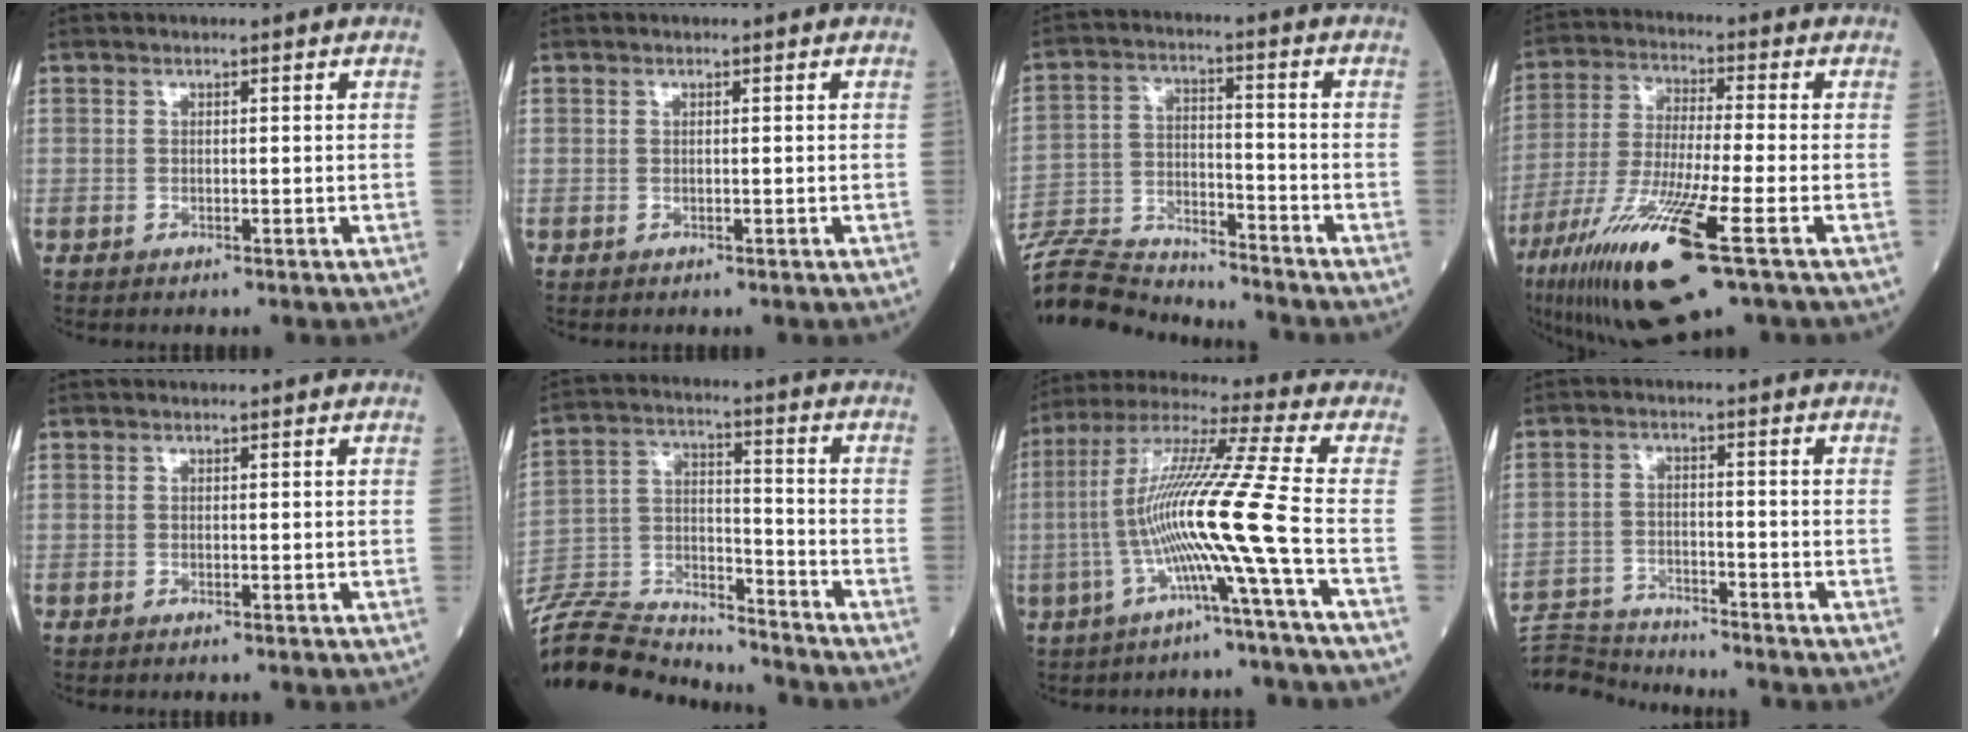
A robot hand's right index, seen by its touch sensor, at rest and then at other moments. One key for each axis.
{"total": 0.0}
{"total": 15.5, "fx": -15.1, "fy": 1.3, "fz": 3.1, "tx": -0.060, "ty": 0.011, "tz": -0.257}
{"total": 17.1, "fx": -8.5, "fy": 1.2, "fz": 14.8, "tx": -0.309, "ty": -0.045, "tz": -0.154}
{"total": 0.0}
{"total": 21.0, "fx": -20.0, "fy": 3.8, "fz": 5.1, "tx": -0.144, "ty": 0.010, "tz": -0.331}
{"total": 14.3, "fx": -3.9, "fy": -3.1, "fz": 13.4, "tx": -0.266, "ty": 0.005, "tz": -0.083}
{"total": 9.2, "fx": -9.2, "fy": -0.4, "fz": 0.3, "tx": -0.008, "ty": 0.003, "tz": -0.166}